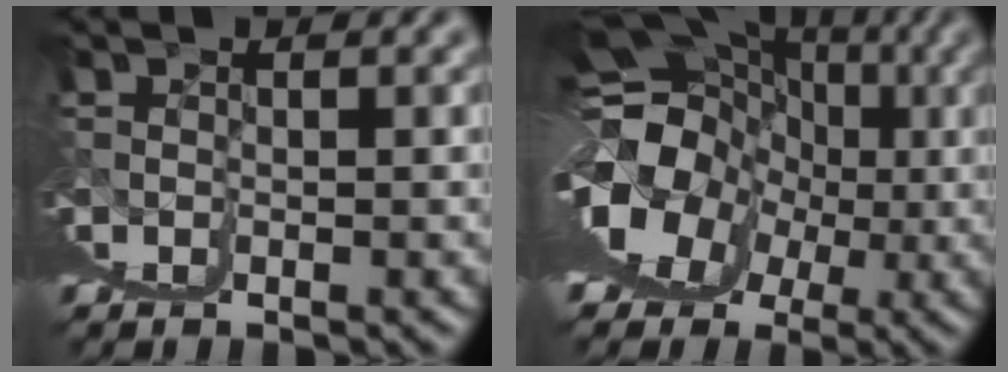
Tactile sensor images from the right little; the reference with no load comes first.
{"total": 15.2, "force": [4.3, 9.4, 11.2], "torque": [-0.121, 0.016, 0.061]}